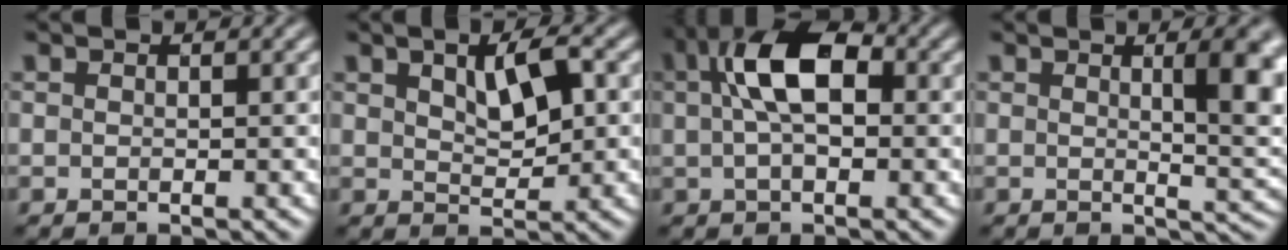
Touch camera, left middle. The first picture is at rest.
{"total": 3.4, "force": [1.1, 1.3, 3.0], "torque": [-0.065, 0.001, 0.023]}
{"total": 7.0, "force": [1.4, 3.5, 5.8], "torque": [-0.112, 0.018, 0.018]}
{"total": 6.8, "force": [1.7, 2.0, 6.3], "torque": [-0.065, -0.002, 0.030]}